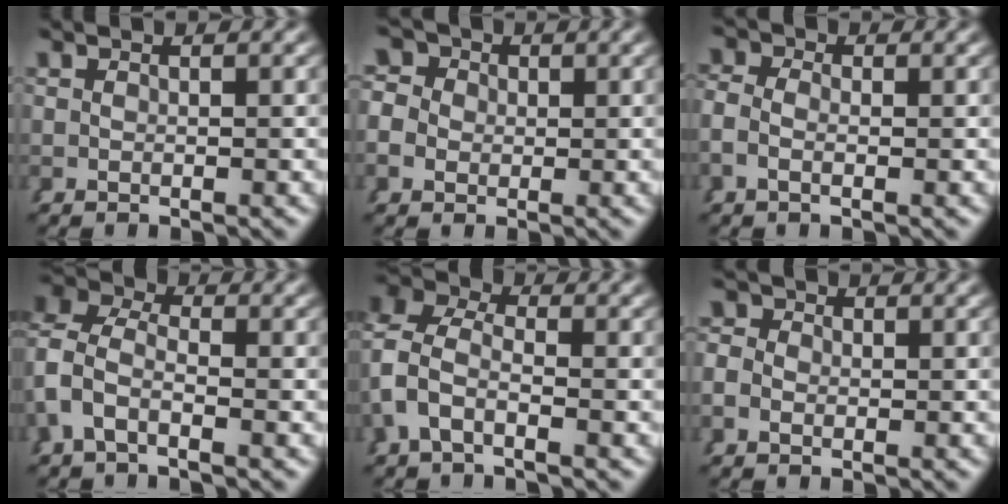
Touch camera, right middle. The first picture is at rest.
{"total": 6.9, "force": [1.5, 6.0, 3.0], "torque": [-0.062, 0.014, 0.005]}
{"total": 2.0, "force": [-0.3, 1.4, 1.4], "torque": [-0.038, -0.004, -0.012]}
{"total": 7.3, "force": [0.2, 6.3, 3.6], "torque": [-0.103, -0.002, -0.013]}
{"total": 6.5, "force": [0.5, 5.5, 3.4], "torque": [-0.097, -0.002, -0.006]}
{"total": 2.6, "force": [0.2, 2.4, 1.0], "torque": [-0.016, 0.007, -0.011]}